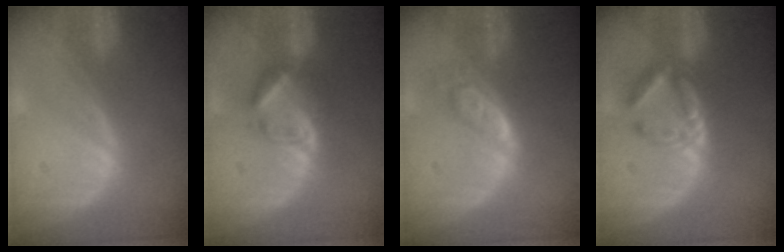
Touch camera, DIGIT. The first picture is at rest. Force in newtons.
{"total": 5.9, "press": 5.4, "slide": 2.3}
{"total": 5.3, "press": 4.6, "slide": 2.7}
{"total": 5.7, "press": 5.1, "slide": 2.6}